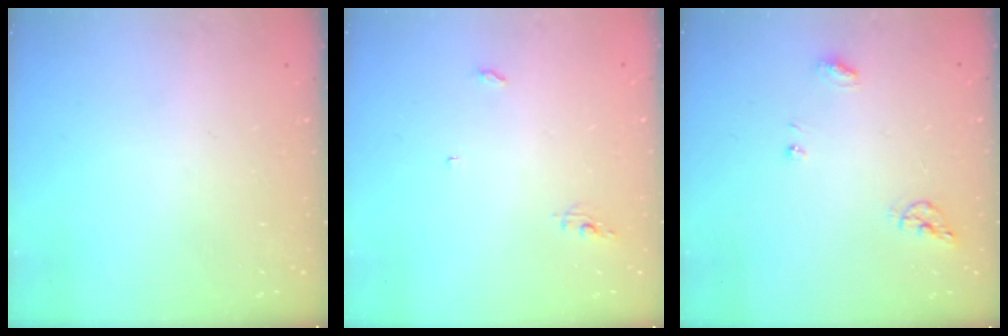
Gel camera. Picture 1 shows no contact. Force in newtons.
{"total": 4.1, "press": 4.1, "slide": 0.3}
{"total": 6.7, "press": 6.7, "slide": 0.3}